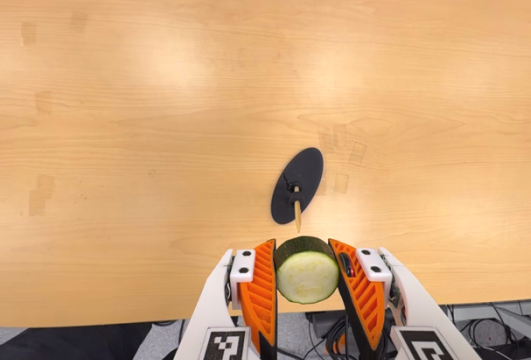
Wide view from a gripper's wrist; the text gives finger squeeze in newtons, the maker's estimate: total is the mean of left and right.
{"total": 10.9, "left": 9.6, "right": 12.2}